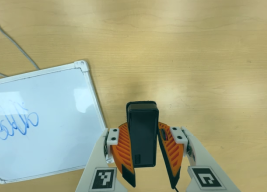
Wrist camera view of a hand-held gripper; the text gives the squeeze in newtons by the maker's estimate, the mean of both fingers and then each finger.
{"total": 8.7, "left": 7.7, "right": 9.6}